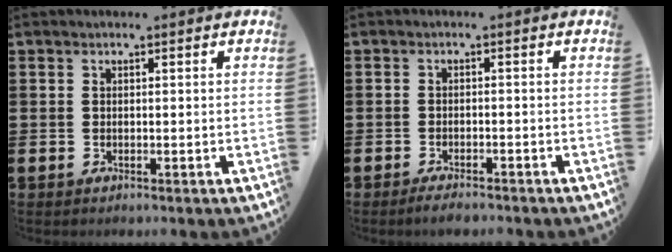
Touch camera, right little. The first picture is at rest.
{"total": 1.6, "force": [-1.4, 0.1, 0.6], "torque": [-0.013, 0.001, -0.028]}